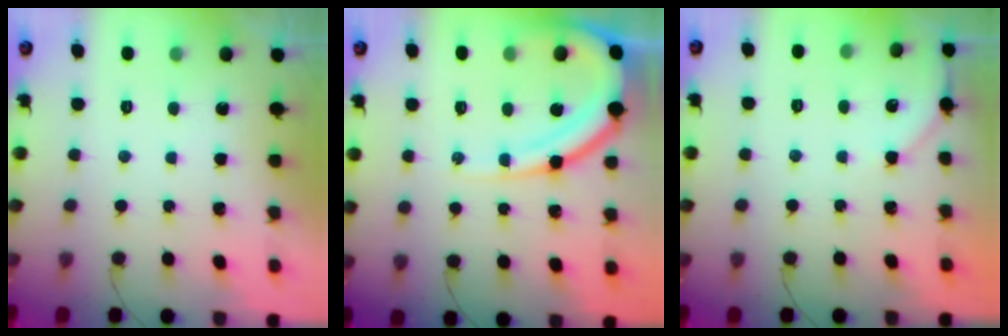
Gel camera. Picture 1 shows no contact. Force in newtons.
{"total": 14.9, "press": 14.8, "slide": 1.5}
{"total": 3.2, "press": 3.2, "slide": 0.5}